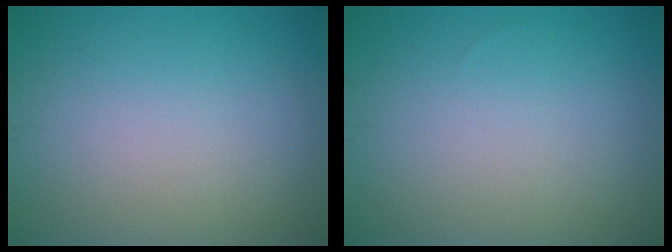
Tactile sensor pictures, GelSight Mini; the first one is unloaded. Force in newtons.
{"total": 0.0}